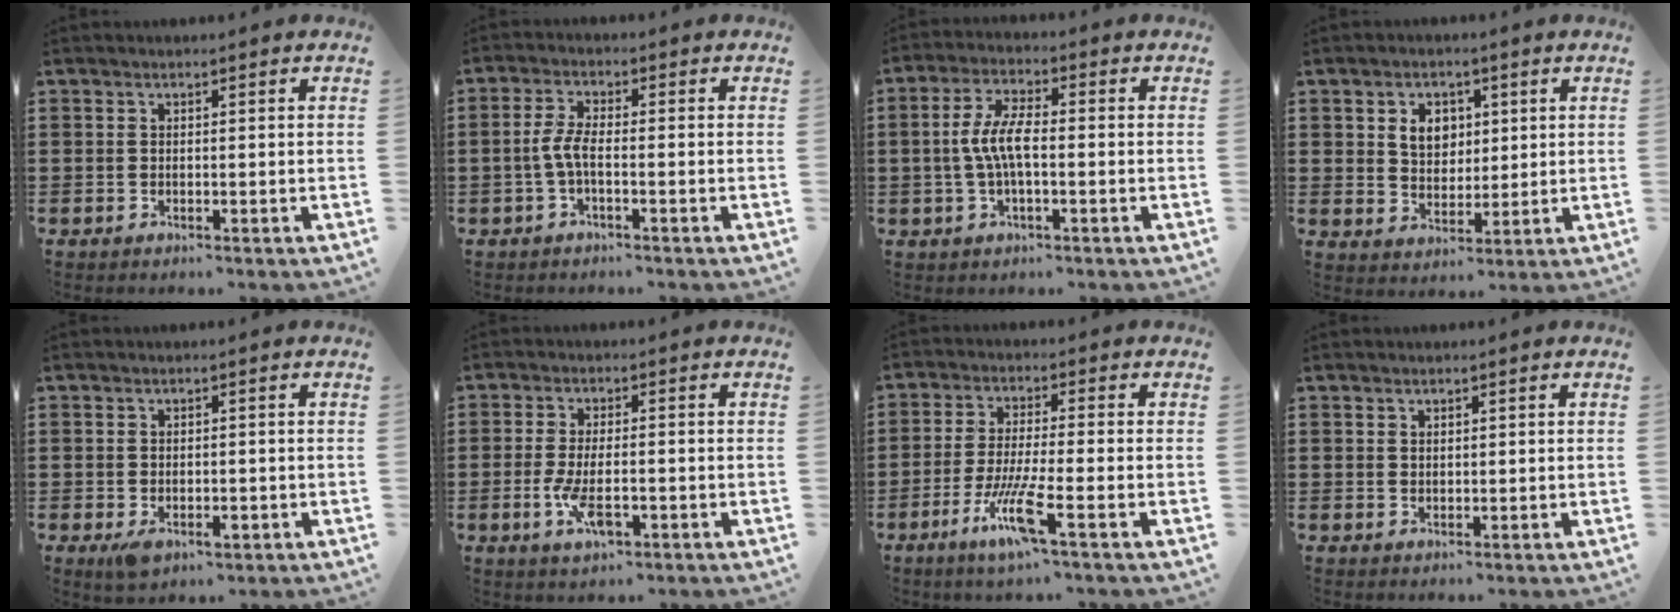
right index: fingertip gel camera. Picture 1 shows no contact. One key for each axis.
{"total": 3.6, "fx": -1.1, "fy": 0.9, "fz": 3.4, "tx": -0.090, "ty": -0.007, "tz": -0.029}
{"total": 6.1, "fx": -0.6, "fy": 2.1, "fz": 5.8, "tx": -0.130, "ty": -0.003, "tz": -0.020}
{"total": 5.0, "fx": 1.6, "fy": 3.9, "fz": 2.6, "tx": -0.058, "ty": 0.010, "tz": 0.025}
{"total": 2.7, "fx": -1.1, "fy": 1.4, "fz": 2.0, "tx": -0.048, "ty": -0.005, "tz": -0.021}
{"total": 5.4, "fx": -1.7, "fy": 2.0, "fz": 4.7, "tx": -0.108, "ty": -0.007, "tz": -0.036}
{"total": 8.4, "fx": -4.0, "fy": 0.8, "fz": 7.4, "tx": -0.157, "ty": -0.015, "tz": -0.078}
{"total": 0.9, "fx": 0.7, "fy": 0.5, "fz": 0.2, "tx": -0.006, "ty": 0.002, "tz": 0.014}